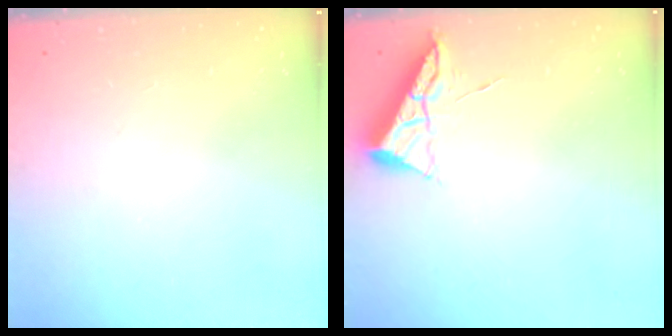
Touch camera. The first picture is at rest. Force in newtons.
{"total": 6.6, "press": 6.6, "slide": 0.7}